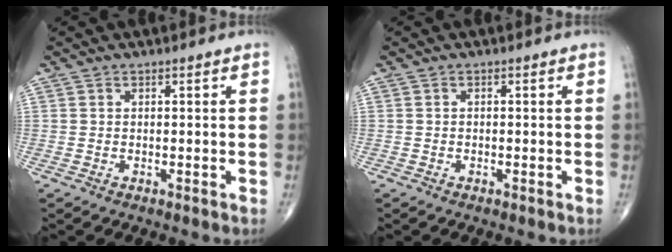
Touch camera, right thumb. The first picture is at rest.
{"total": 0.0}